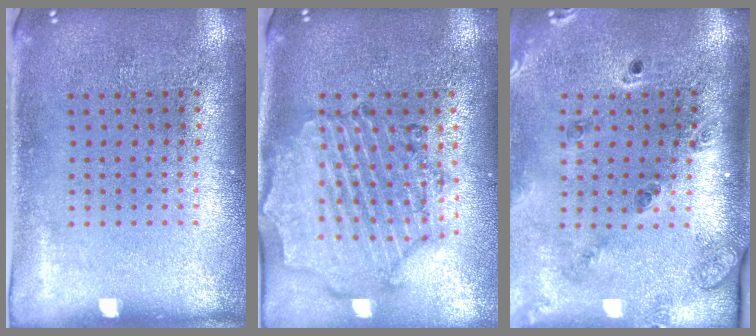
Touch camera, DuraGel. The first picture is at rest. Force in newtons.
{"total": 1.7, "press": 1.7, "slide": 0.3}
{"total": 1.7, "press": 1.6, "slide": 0.5}